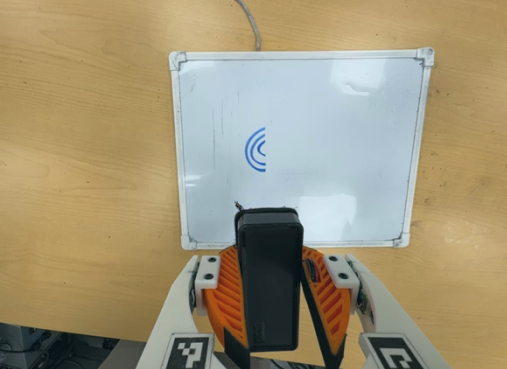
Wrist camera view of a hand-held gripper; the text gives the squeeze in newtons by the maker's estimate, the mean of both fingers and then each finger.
{"total": 8.8, "left": 9.0, "right": 8.6}